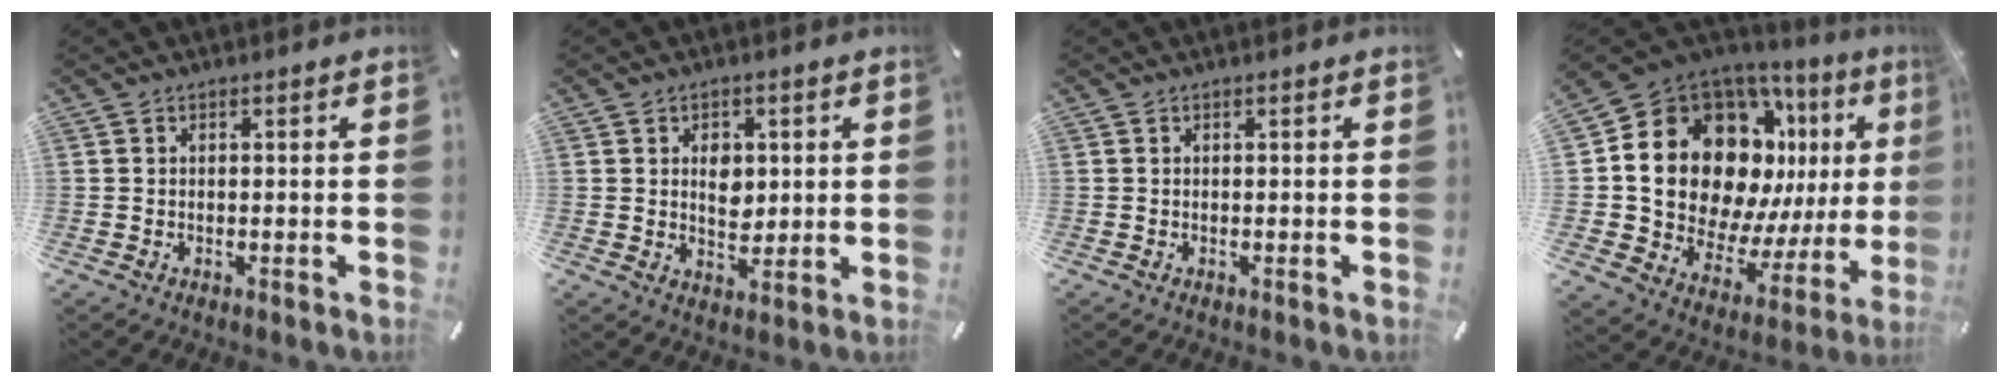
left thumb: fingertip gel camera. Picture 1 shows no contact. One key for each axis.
{"total": 5.3, "fx": 1.0, "fy": 4.2, "fz": 3.0, "tx": -0.027, "ty": -0.008, "tz": 0.010}
{"total": 0.0}
{"total": 19.8, "fx": 7.2, "fy": 15.0, "fz": 10.7, "tx": -0.182, "ty": -0.077, "tz": 0.146}